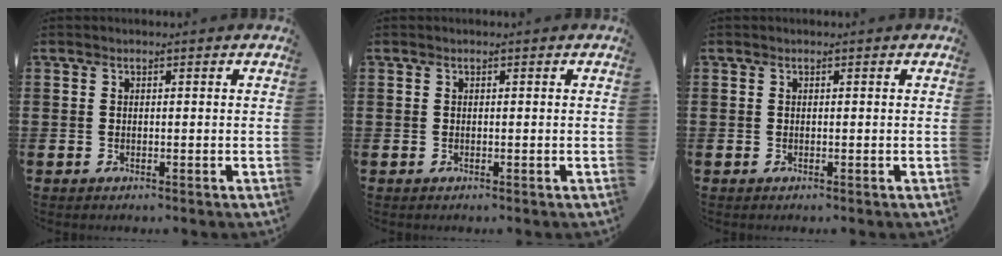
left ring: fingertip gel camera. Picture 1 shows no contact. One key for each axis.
{"total": 0.0}
{"total": 0.0}